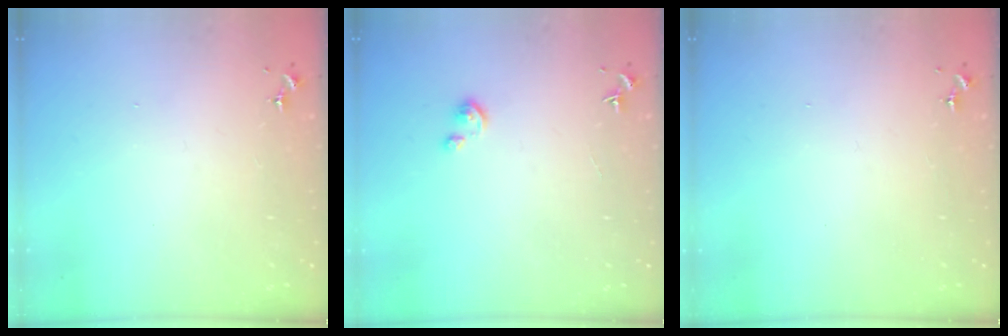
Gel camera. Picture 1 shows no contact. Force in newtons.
{"total": 2.6, "press": 2.6, "slide": 0.2}
{"total": 0.0}